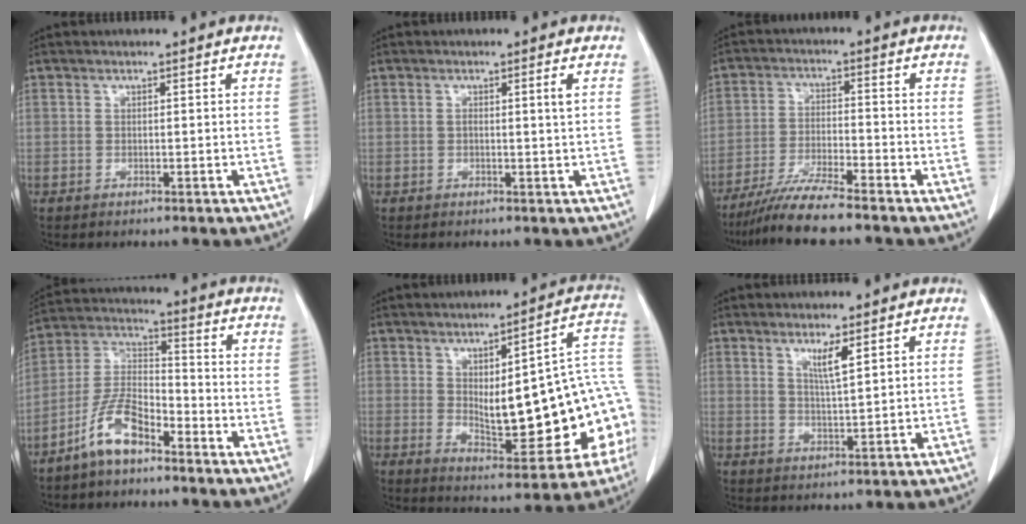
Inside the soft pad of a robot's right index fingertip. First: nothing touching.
{"total": 1.5, "force": [0.3, -0.4, 1.4], "torque": [-0.024, 0.002, 0.006]}
{"total": 7.1, "force": [-6.1, -0.8, 3.4], "torque": [-0.064, -0.025, -0.119]}
{"total": 8.7, "force": [-5.7, 2.8, 5.9], "torque": [-0.127, 0.002, -0.121]}
{"total": 20.5, "force": [-1.0, 5.5, 19.7], "torque": [-0.203, 0.027, 0.006]}
{"total": 3.9, "force": [2.3, 0.0, 3.2], "torque": [-0.058, -0.010, 0.044]}